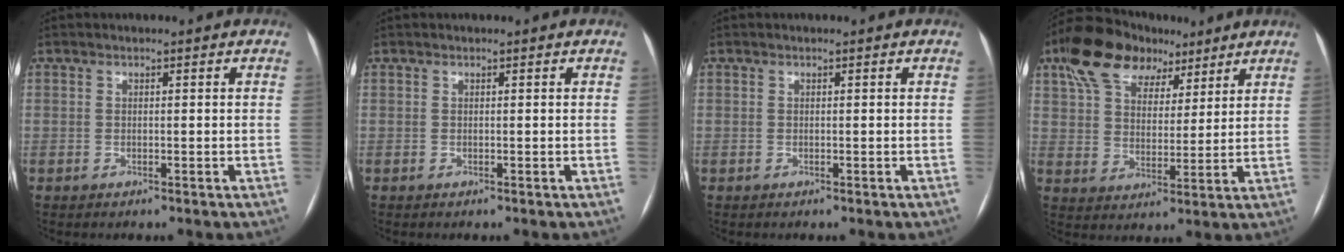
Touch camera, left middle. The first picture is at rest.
{"total": 0.0}
{"total": 0.0}
{"total": 13.1, "force": [8.3, 7.5, 6.8], "torque": [-0.126, 0.044, 0.147]}